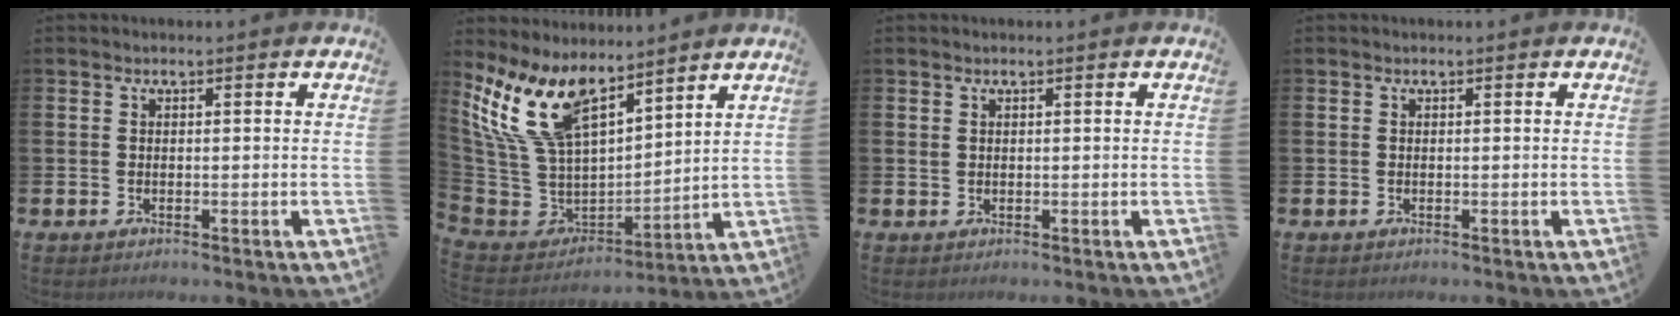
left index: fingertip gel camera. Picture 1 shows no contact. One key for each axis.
{"total": 11.9, "fx": 9.3, "fy": 5.1, "fz": 5.3, "tx": -0.159, "ty": -0.052, "tz": 0.175}
{"total": 0.7, "fx": 0.5, "fy": 0.5, "fz": 0.2, "tx": -0.002, "ty": 0.004, "tz": 0.008}
{"total": 0.0}